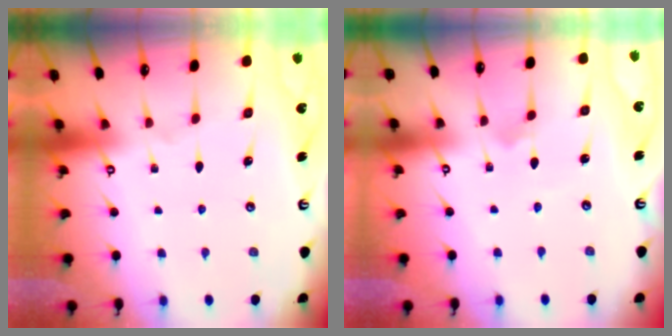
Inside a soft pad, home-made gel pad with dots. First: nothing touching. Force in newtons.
{"total": 1.9, "press": 1.9, "slide": 0.1}